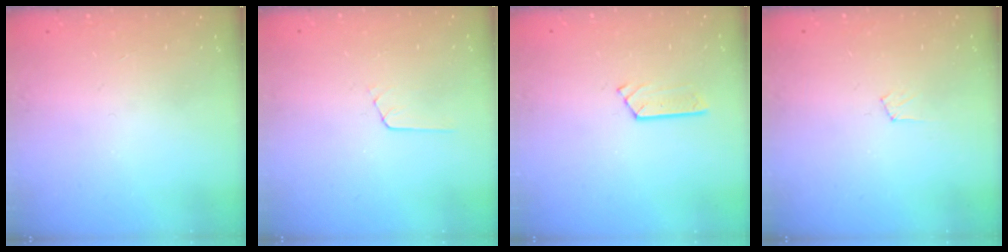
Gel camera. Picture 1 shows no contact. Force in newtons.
{"total": 3.7, "press": 3.7, "slide": 0.4}
{"total": 3.2, "press": 3.2, "slide": 0.3}
{"total": 4.6, "press": 4.6, "slide": 0.4}